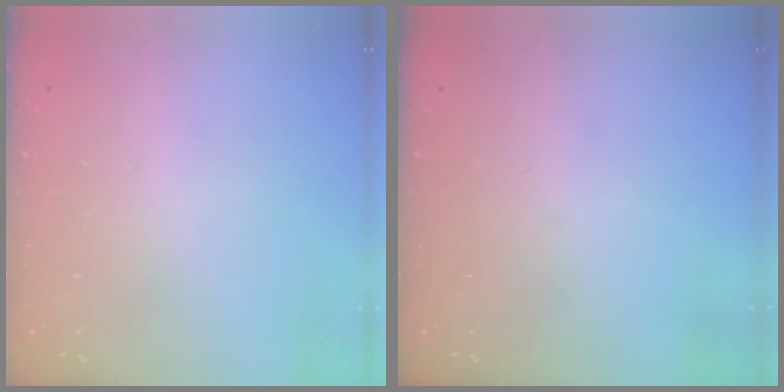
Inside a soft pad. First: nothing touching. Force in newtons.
{"total": 0.0}